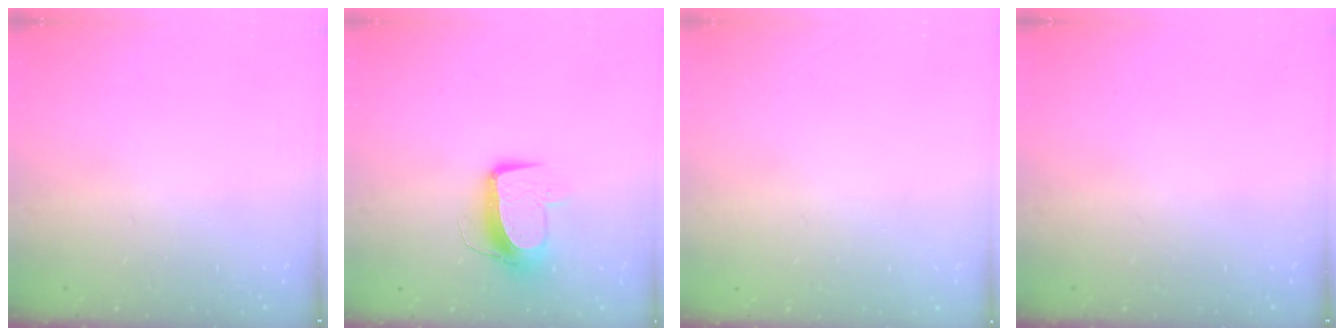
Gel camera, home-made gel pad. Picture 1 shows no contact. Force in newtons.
{"total": 10.0, "press": 9.9, "slide": 0.9}
{"total": 0.0}
{"total": 0.0}